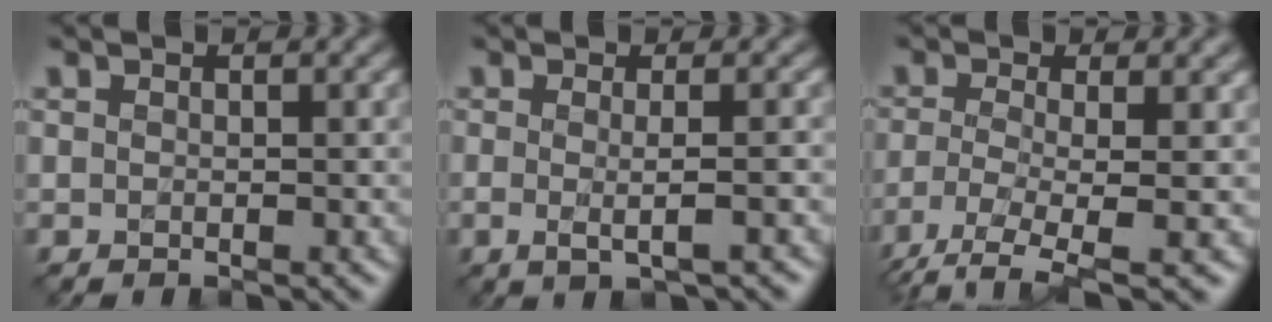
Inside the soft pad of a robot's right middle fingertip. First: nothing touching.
{"total": 2.7, "force": [-0.3, 0.7, 2.6], "torque": [-0.038, -0.003, -0.004]}
{"total": 5.5, "force": [-2.7, 1.4, 4.6], "torque": [-0.090, -0.012, -0.060]}